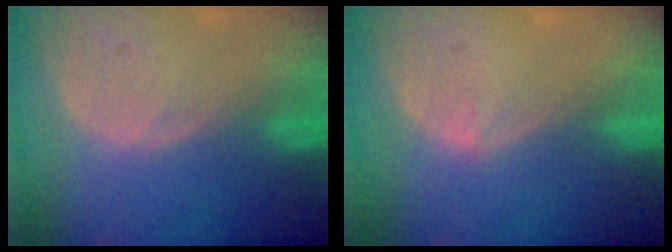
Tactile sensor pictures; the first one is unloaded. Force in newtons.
{"total": 0.6, "press": 0.4, "slide": 0.5}